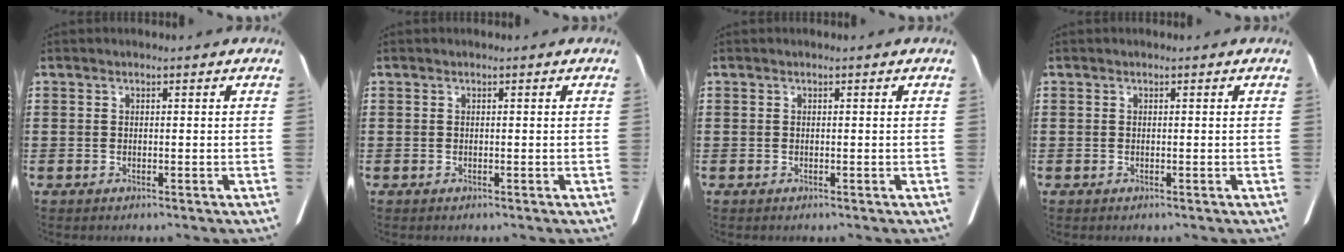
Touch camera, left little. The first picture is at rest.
{"total": 0.0}
{"total": 0.0}
{"total": 0.0}